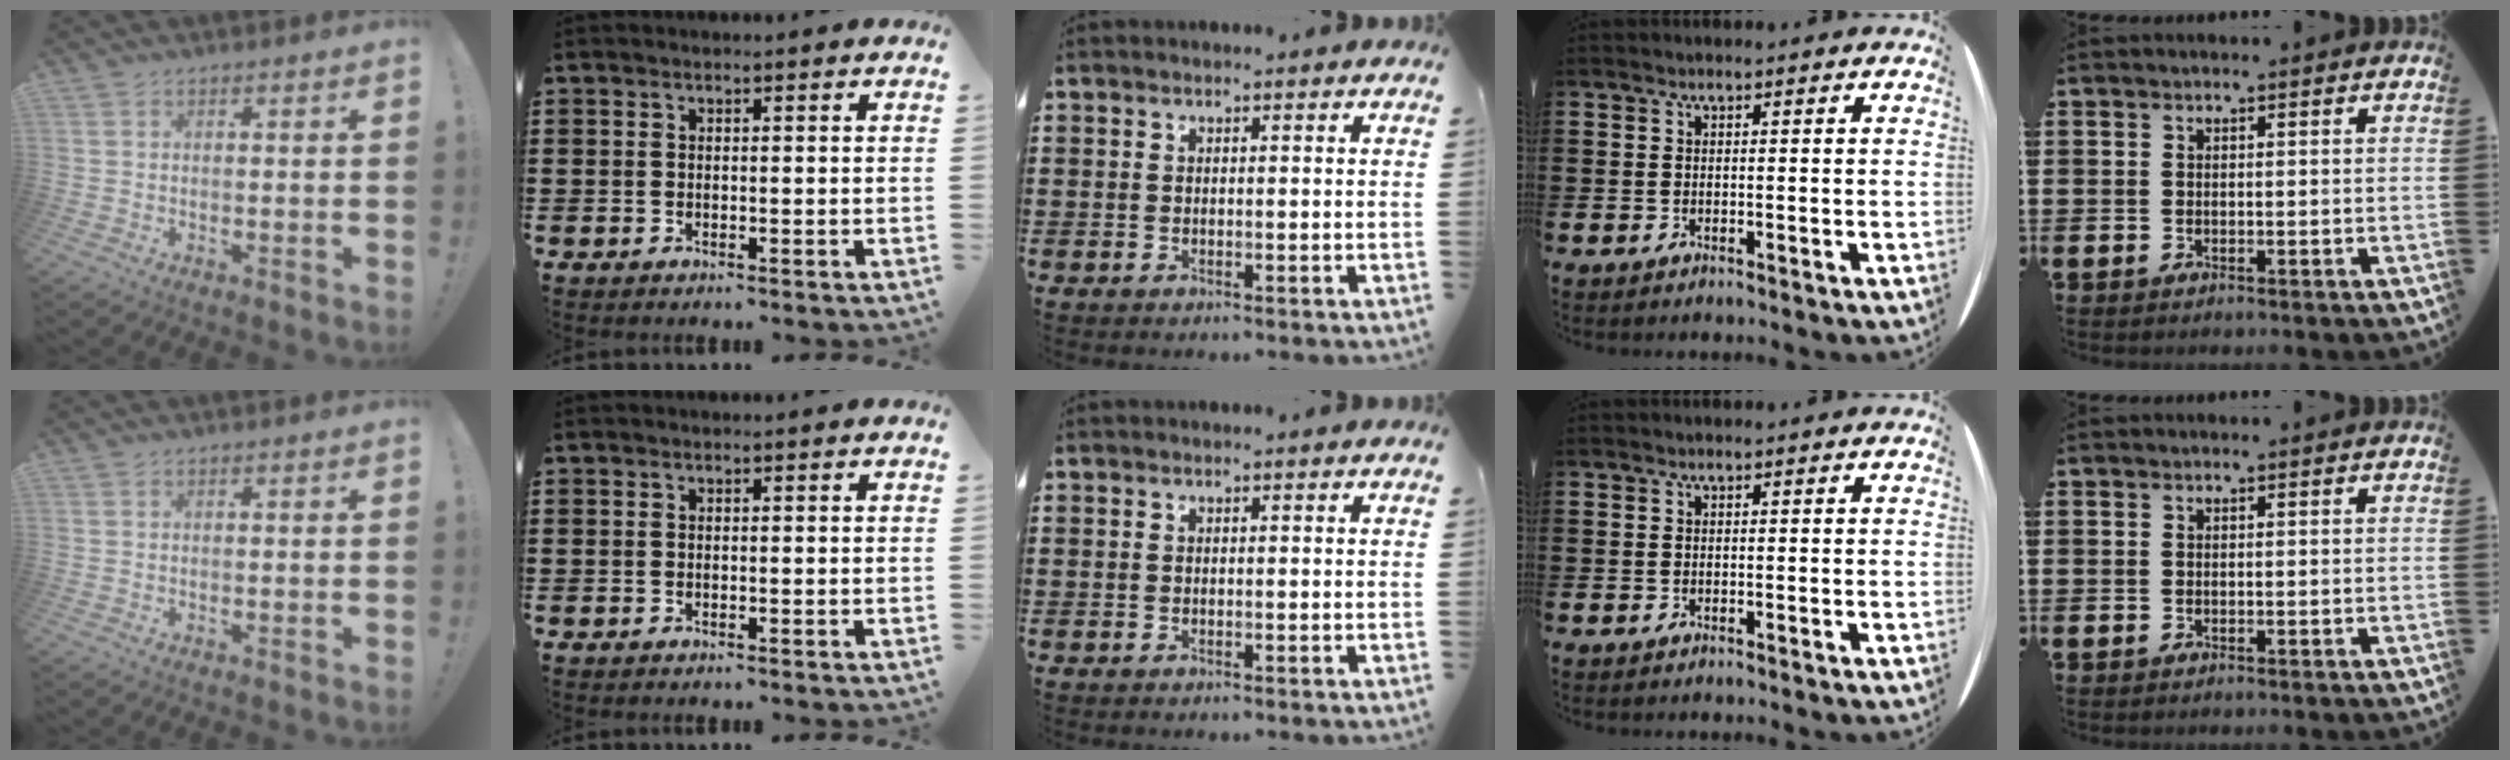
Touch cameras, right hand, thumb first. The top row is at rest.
{}